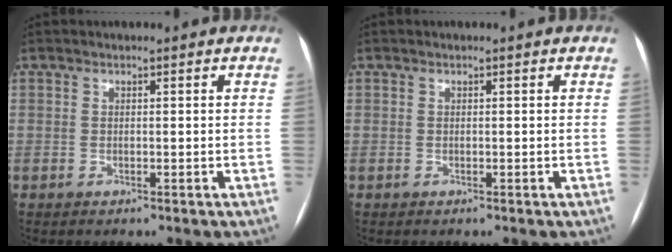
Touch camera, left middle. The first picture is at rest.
{"total": 0.0}